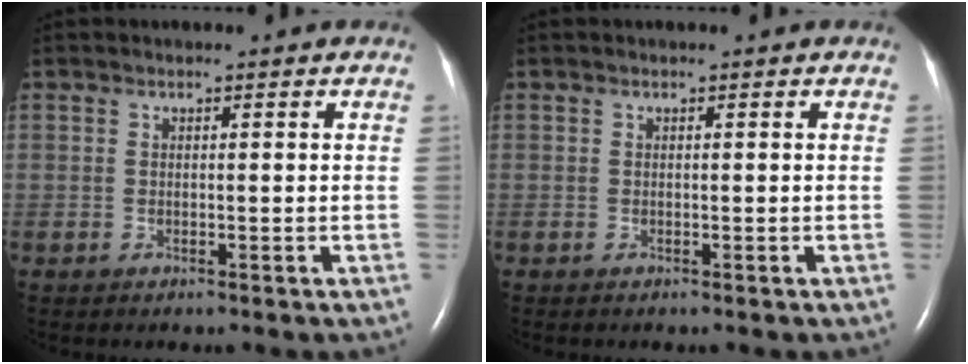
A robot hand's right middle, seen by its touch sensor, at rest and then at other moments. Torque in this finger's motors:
{"motor_torque": [0.05, 0.00, 0.04, 0.00]}